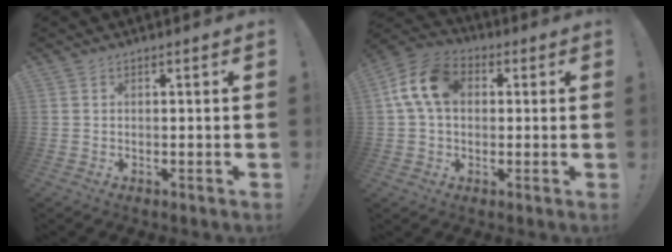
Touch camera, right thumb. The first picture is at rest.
{"total": 13.0, "force": [2.9, 8.9, 9.0], "torque": [-0.160, 0.011, 0.057]}